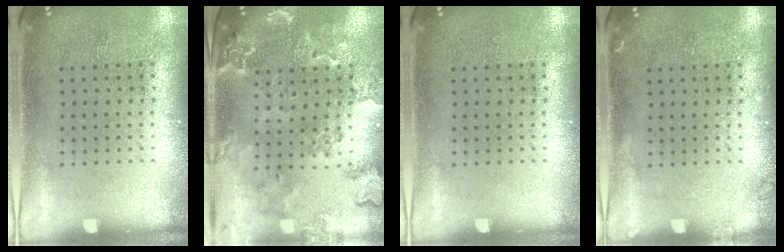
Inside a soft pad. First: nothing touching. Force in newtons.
{"total": 1.9, "press": 1.9, "slide": 0.2}
{"total": 0.0}
{"total": 0.7, "press": 0.7, "slide": 0.1}